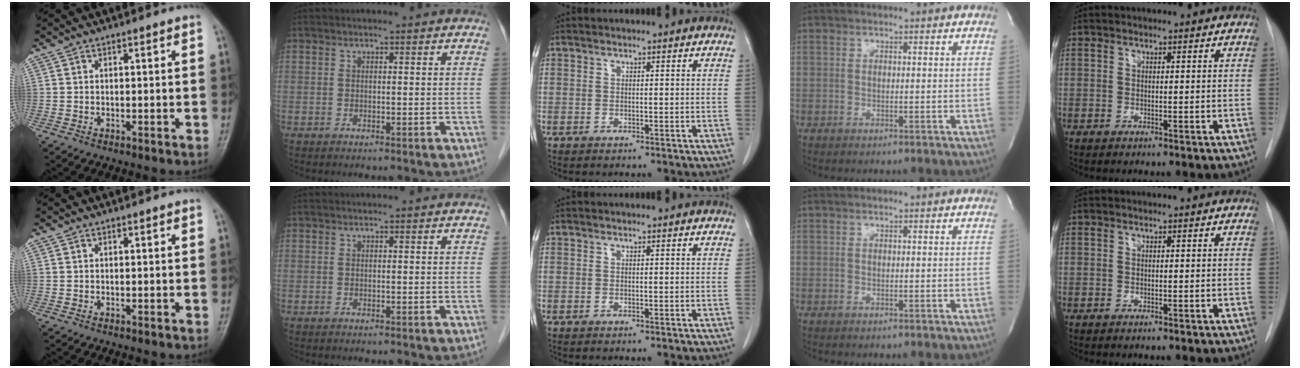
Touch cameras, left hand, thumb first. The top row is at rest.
{}